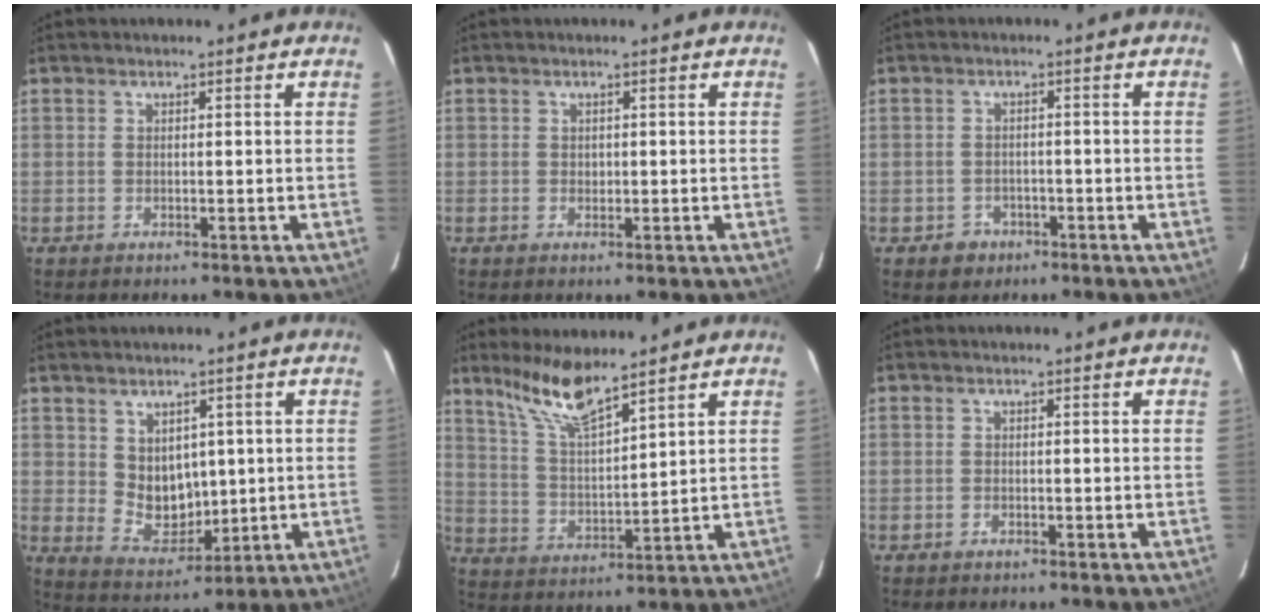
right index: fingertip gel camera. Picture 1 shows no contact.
{"total": 0.9, "force": [0.1, 0.9, 0.0], "torque": [0.003, 0.000, 0.004]}
{"total": 3.7, "force": [-1.9, 3.2, 0.4], "torque": [-0.018, 0.009, -0.023]}
{"total": 7.3, "force": [2.0, 5.9, 3.7], "torque": [-0.065, -0.007, 0.059]}
{"total": 9.6, "force": [7.8, 1.1, 5.4], "torque": [-0.102, -0.001, 0.160]}
{"total": 0.6, "force": [-0.5, 0.4, 0.0], "torque": [-0.002, 0.003, -0.009]}